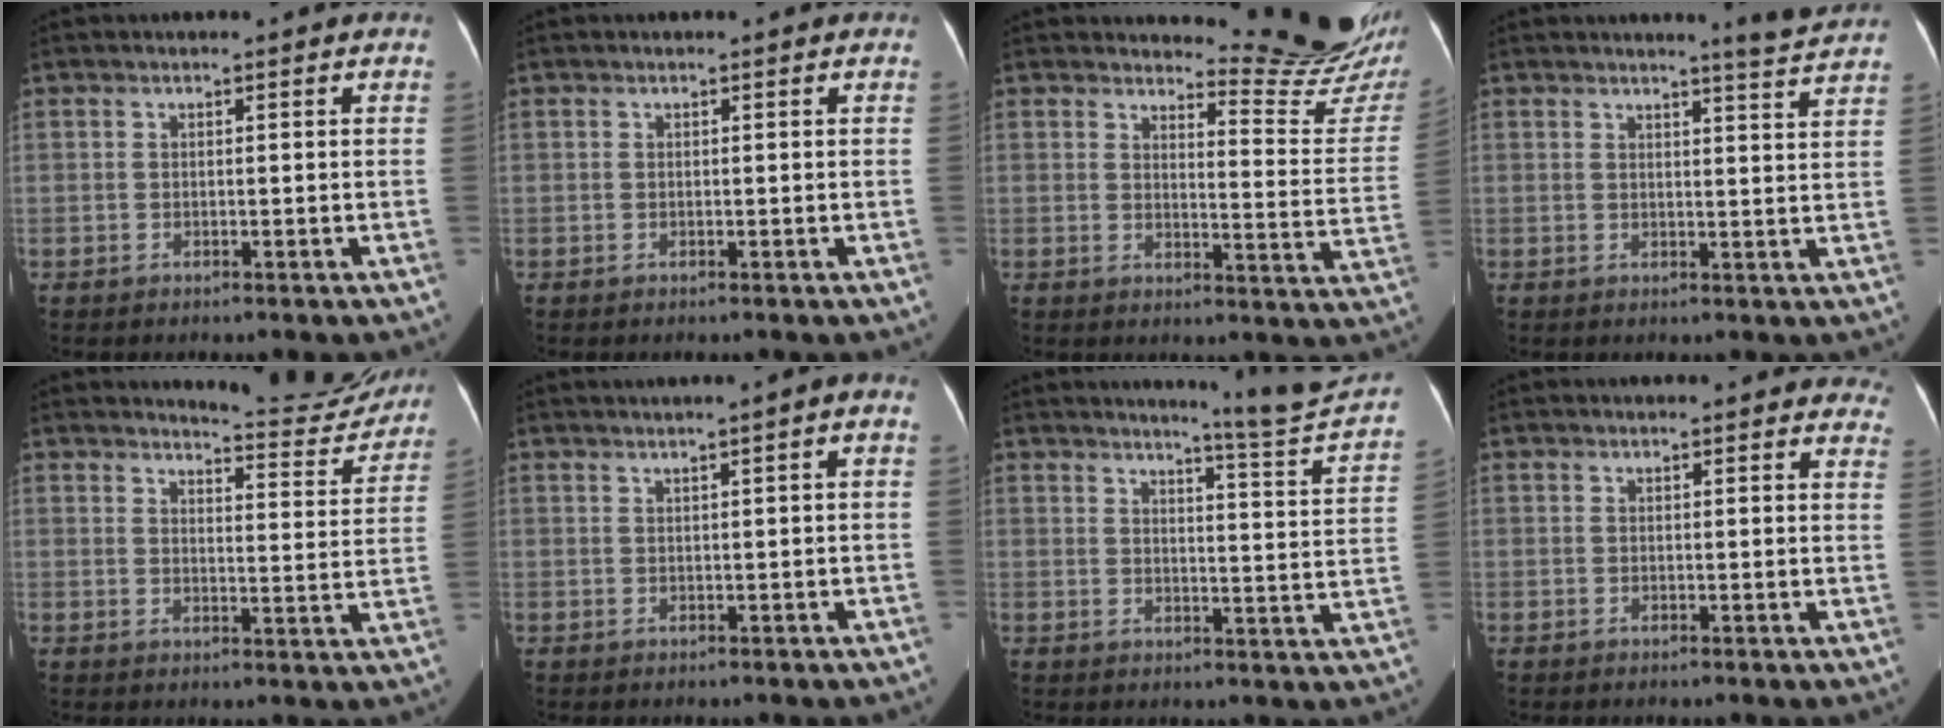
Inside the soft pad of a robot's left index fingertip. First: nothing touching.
{"total": 0.0}
{"total": 13.1, "force": [12.9, 0.0, 2.3], "torque": [-0.019, -0.132, 0.132]}
{"total": 4.5, "force": [4.1, -1.3, 1.0], "torque": [-0.023, -0.038, 0.038]}
{"total": 9.1, "force": [9.1, 0.9, 0.7], "torque": [0.002, -0.048, 0.099]}
{"total": 2.5, "force": [0.6, -0.2, 2.4], "torque": [-0.039, -0.008, 0.009]}
{"total": 10.9, "force": [10.3, -2.0, 2.8], "torque": [-0.043, -0.085, 0.118]}
{"total": 8.8, "force": [7.9, 2.2, 3.2], "torque": [-0.005, -0.019, 0.062]}